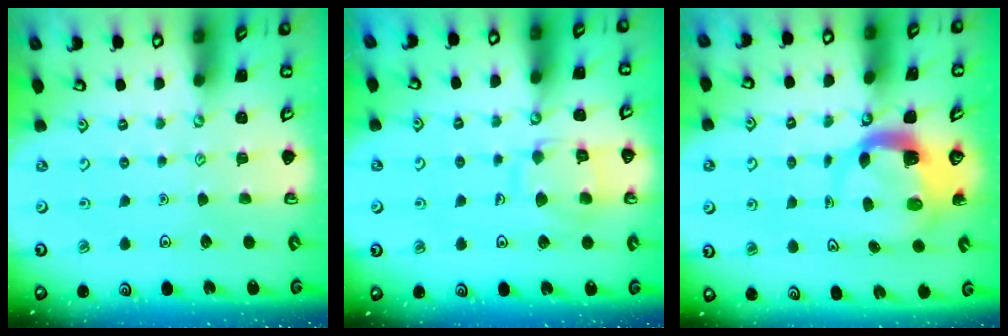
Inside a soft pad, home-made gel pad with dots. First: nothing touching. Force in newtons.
{"total": 10.9, "press": 10.9, "slide": 0.8}
{"total": 4.6, "press": 4.5, "slide": 0.5}